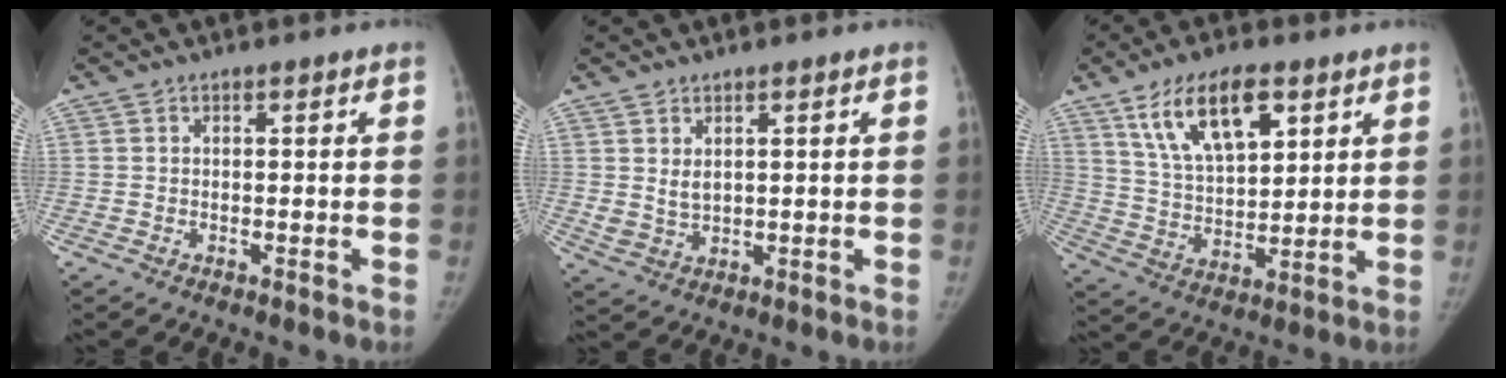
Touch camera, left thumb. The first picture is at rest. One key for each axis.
{"total": 3.0, "fx": 1.2, "fy": 1.9, "fz": 2.0, "tx": -0.033, "ty": -0.013, "tz": 0.033}
{"total": 13.9, "fx": 7.2, "fy": 6.4, "fz": 10.0, "tx": -0.149, "ty": -0.025, "tz": 0.137}